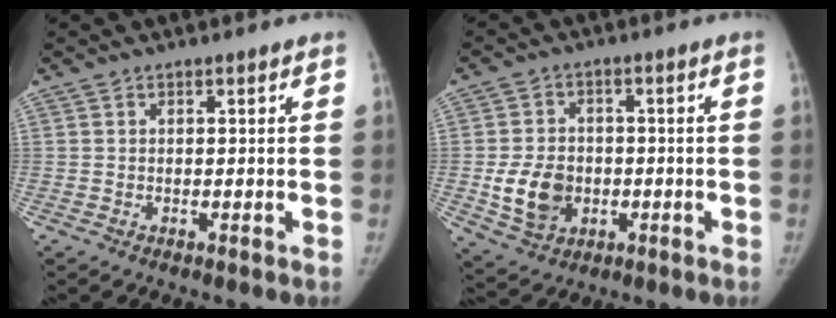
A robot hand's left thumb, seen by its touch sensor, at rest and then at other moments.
{"total": 9.4, "force": [-1.6, 7.4, 5.5], "torque": [-0.076, 0.003, -0.019]}